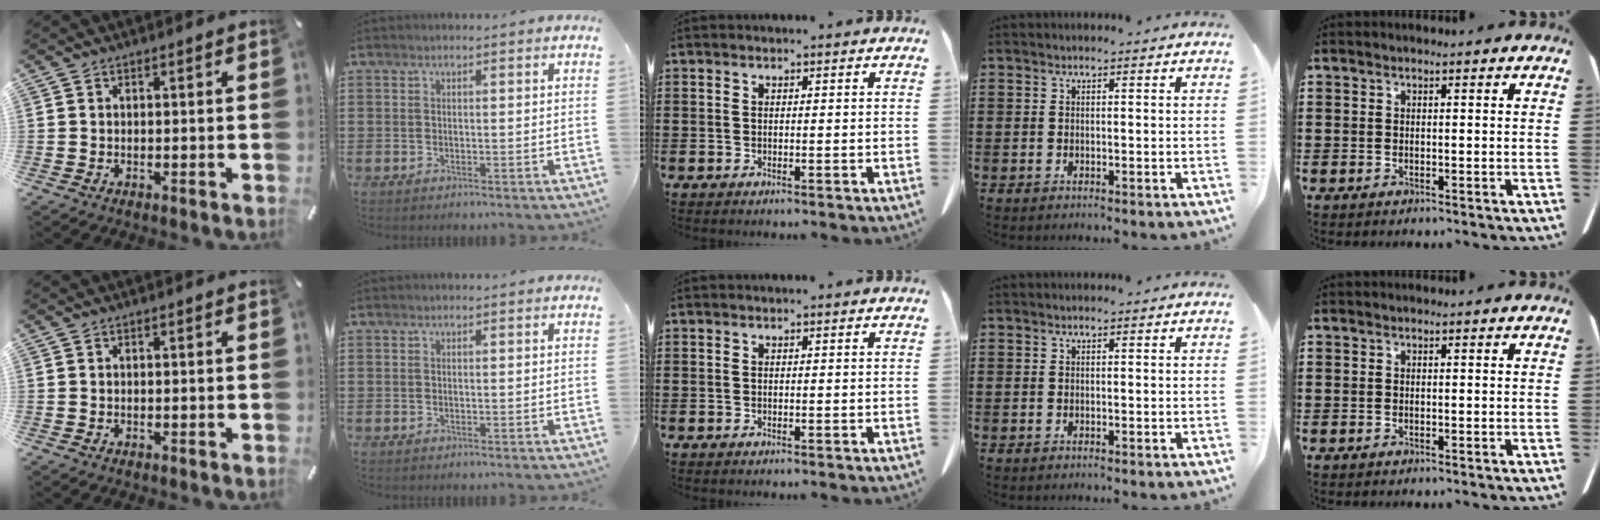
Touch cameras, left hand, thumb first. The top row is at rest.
{}